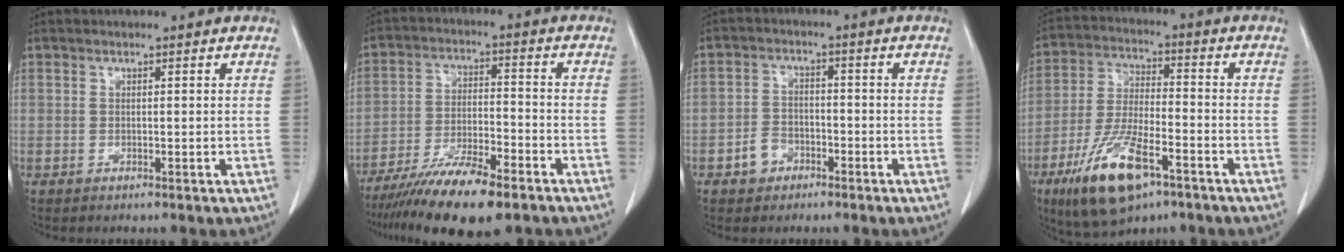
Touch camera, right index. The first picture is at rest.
{"total": 13.5, "force": [-9.8, 2.4, 8.9], "torque": [-0.159, -0.023, -0.168]}
{"total": 4.0, "force": [-2.3, 3.0, 1.4], "torque": [-0.023, 0.012, -0.039]}
{"total": 13.3, "force": [-7.4, 4.1, 10.2], "torque": [-0.208, -0.016, -0.127]}